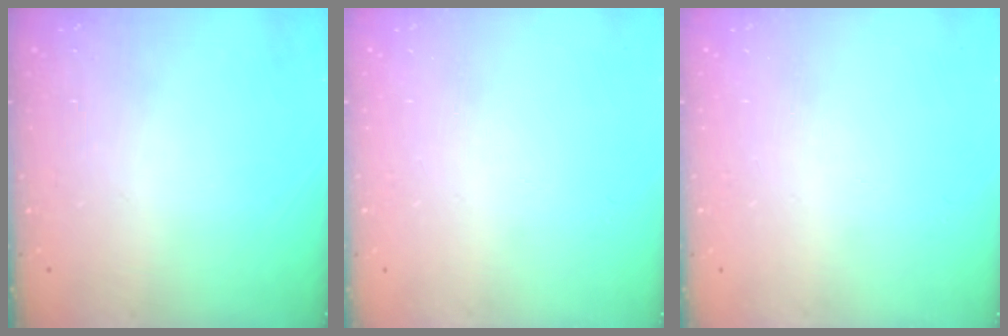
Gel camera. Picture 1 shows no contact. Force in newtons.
{"total": 0.0}
{"total": 0.0}